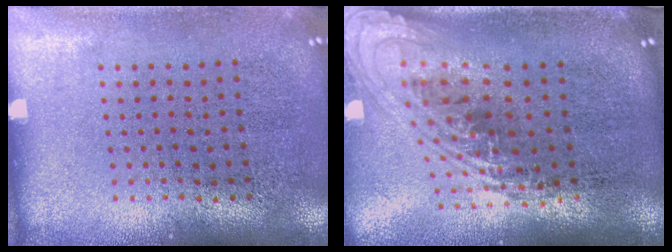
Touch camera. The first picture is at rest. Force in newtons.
{"total": 2.4, "press": 1.7, "slide": 1.7}